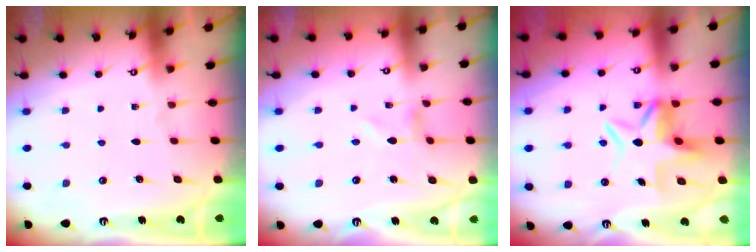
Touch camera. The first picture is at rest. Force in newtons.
{"total": 0.0}
{"total": 7.6, "press": 7.2, "slide": 2.3}